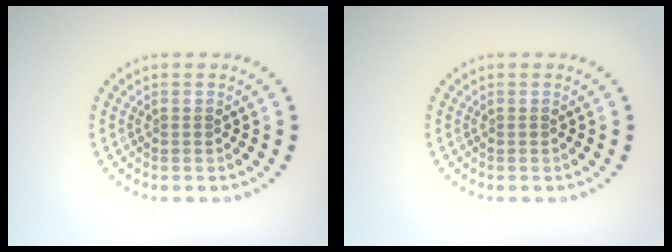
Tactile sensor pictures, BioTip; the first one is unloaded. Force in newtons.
{"total": 0.0}